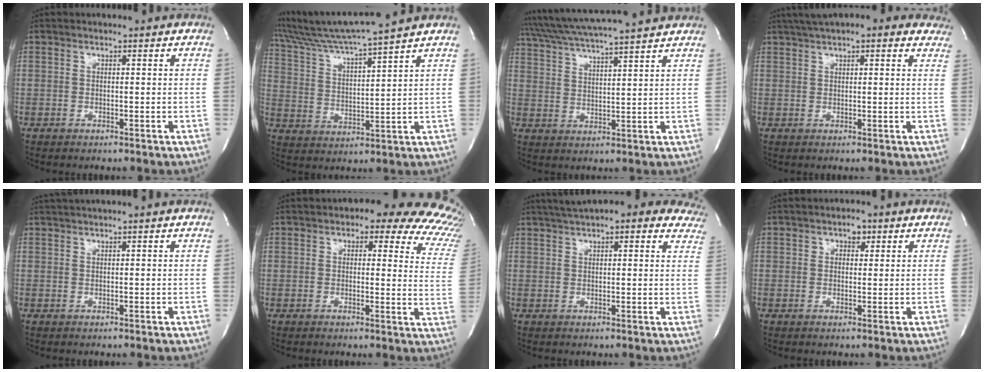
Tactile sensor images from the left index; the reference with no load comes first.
{"total": 12.7, "force": [11.3, -1.8, 5.6], "torque": [-0.111, 0.004, 0.195]}
{"total": 14.9, "force": [13.3, -0.3, 6.7], "torque": [-0.132, 0.026, 0.203]}
{"total": 13.5, "force": [10.7, 3.5, 7.4], "torque": [-0.105, 0.041, 0.136]}
{"total": 2.4, "force": [2.0, -0.8, 1.0], "torque": [-0.016, 0.017, 0.042]}
{"total": 15.9, "force": [12.6, 5.4, 8.1], "torque": [-0.063, -0.029, 0.108]}
{"total": 19.2, "force": [16.0, 4.8, 9.4], "torque": [-0.130, 0.031, 0.189]}
{"total": 2.2, "force": [1.0, 1.5, 1.2], "torque": [-0.014, 0.006, 0.014]}